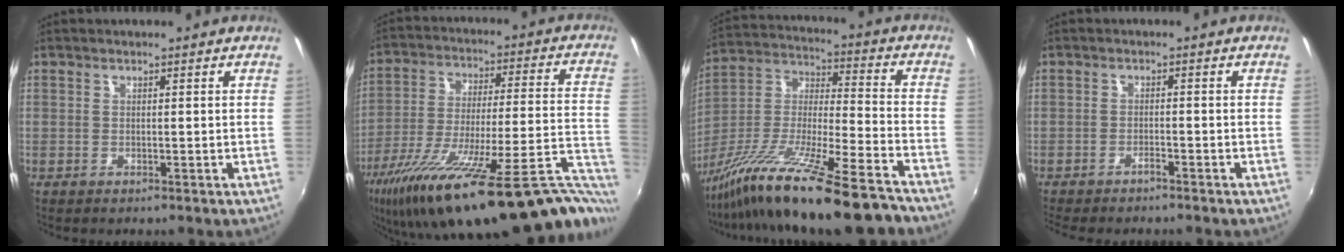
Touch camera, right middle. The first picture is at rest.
{"total": 34.1, "force": [-24.7, 4.6, 23.1], "torque": [-0.334, -0.096, -0.366]}
{"total": 22.3, "force": [-16.8, 1.3, 14.5], "torque": [-0.259, -0.042, -0.291]}
{"total": 2.1, "force": [-1.9, 0.2, 1.0], "torque": [-0.030, -0.008, -0.038]}